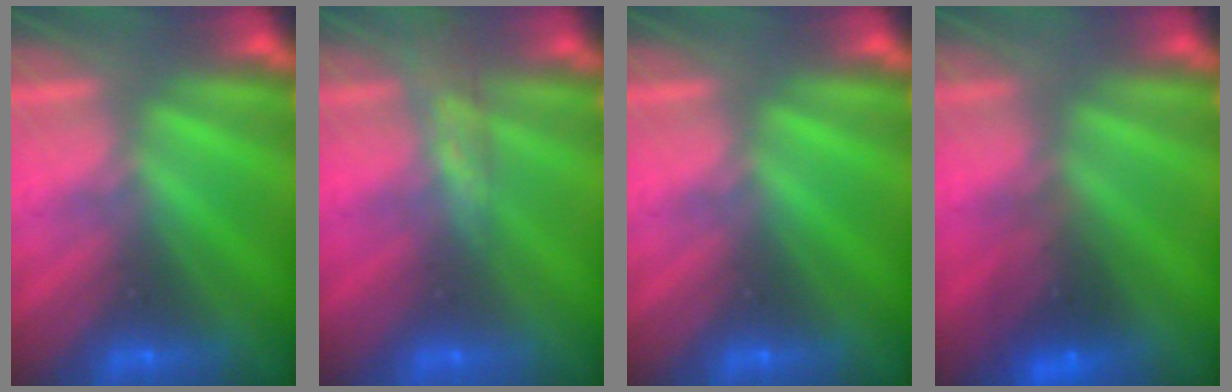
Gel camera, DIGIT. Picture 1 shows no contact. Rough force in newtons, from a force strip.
{"total": 2.9}
{"total": 0.0}
{"total": 8.0}